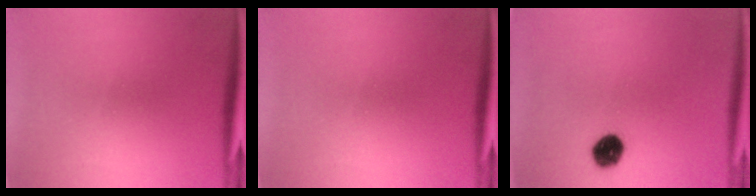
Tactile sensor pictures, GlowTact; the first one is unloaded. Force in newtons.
{"total": 0.0}
{"total": 6.2}